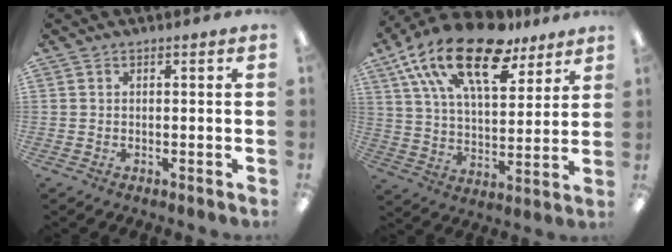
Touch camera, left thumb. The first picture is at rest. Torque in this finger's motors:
{"motor_torque": [0.28, 0.83, 1.74, -1.04, 0.62]}